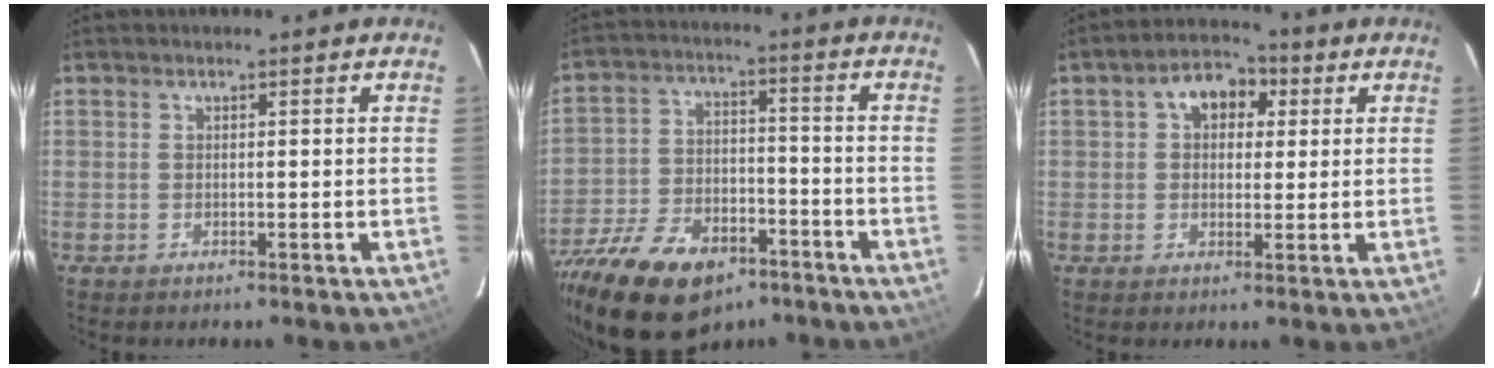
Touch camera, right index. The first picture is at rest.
{"total": 21.2, "force": [-13.5, 11.8, 11.2], "torque": [-0.247, -0.012, -0.212]}
{"total": 7.1, "force": [2.2, 5.1, 4.5], "torque": [-0.070, 0.028, 0.034]}